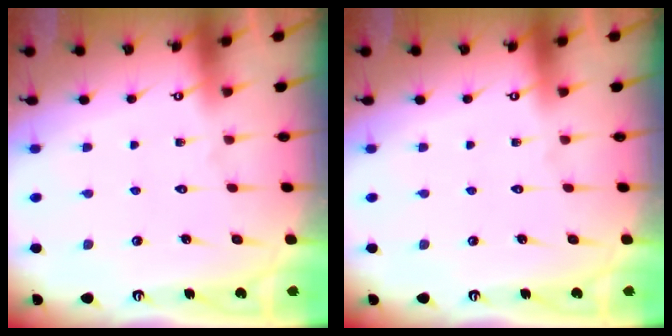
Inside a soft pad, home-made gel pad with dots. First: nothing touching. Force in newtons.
{"total": 0.0}